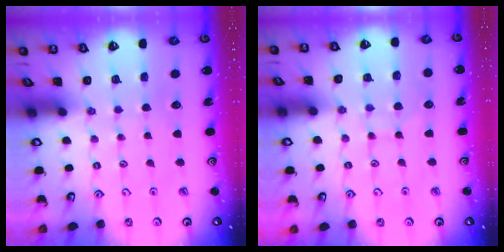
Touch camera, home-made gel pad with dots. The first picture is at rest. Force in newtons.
{"total": 6.7, "press": 6.7, "slide": 0.4}